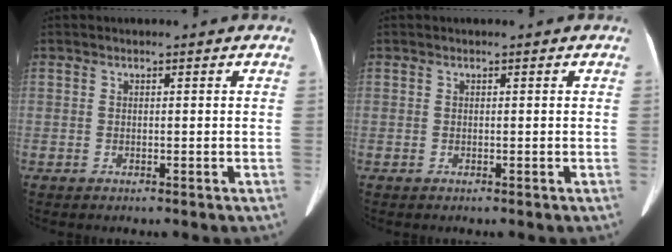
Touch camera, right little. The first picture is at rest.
{"total": 0.0}